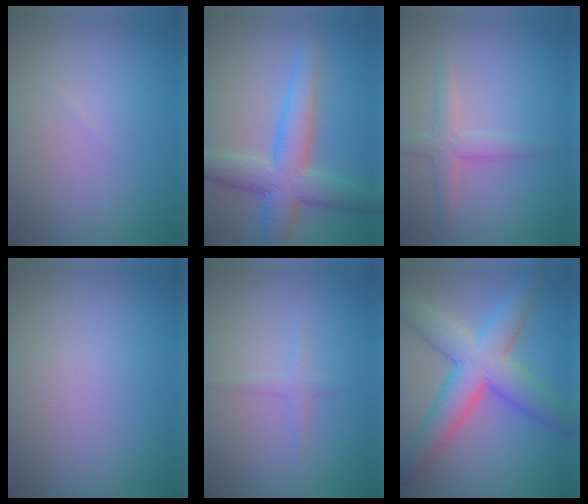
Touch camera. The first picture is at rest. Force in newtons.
{"total": 6.5, "press": 6.5, "slide": 0.1}
{"total": 2.5, "press": 2.4, "slide": 0.3}
{"total": 0.0}
{"total": 1.1, "press": 1.1, "slide": 0.0}
{"total": 8.5, "press": 8.5, "slide": 0.3}